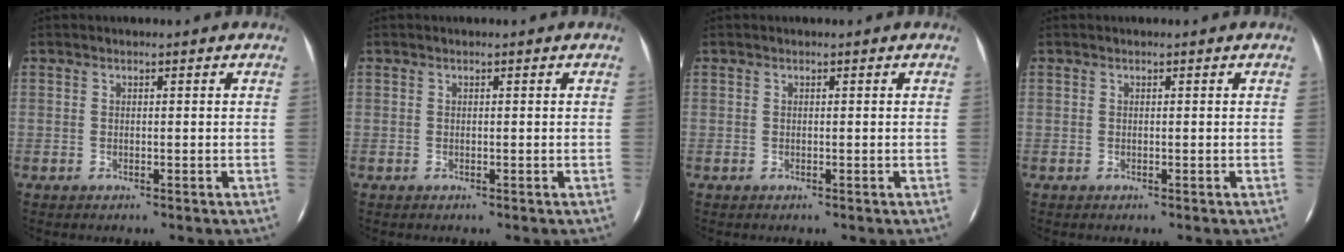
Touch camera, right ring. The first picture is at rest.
{"total": 0.0}
{"total": 0.0}
{"total": 0.0}